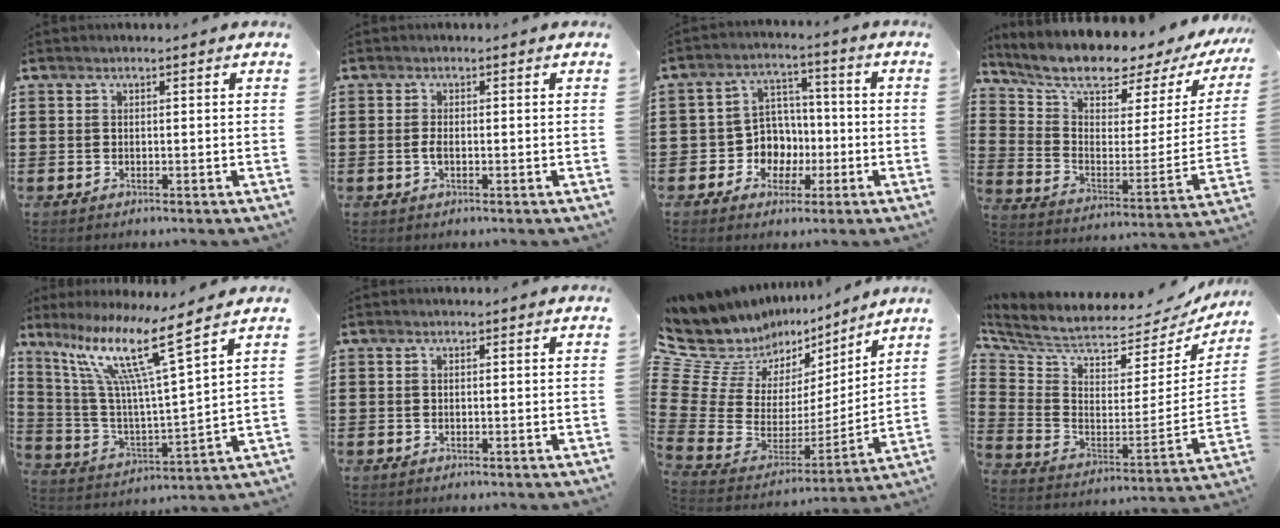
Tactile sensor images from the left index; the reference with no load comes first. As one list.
[{"total": 1.5, "force": [-0.3, 0.6, 1.3], "torque": [-0.034, -0.003, -0.008]}, {"total": 7.0, "force": [-1.0, 6.6, 2.2], "torque": [-0.069, 0.011, -0.013]}, {"total": 6.7, "force": [5.9, 2.0, 2.5], "torque": [-0.069, -0.056, 0.094]}, {"total": 12.9, "force": [8.5, 0.5, 9.7], "torque": [-0.214, -0.045, 0.136]}, {"total": 0.0}, {"total": 8.7, "force": [4.3, 6.8, 3.4], "torque": [-0.121, -0.050, 0.069]}, {"total": 5.1, "force": [4.8, 1.1, 1.3], "torque": [-0.058, -0.059, 0.079]}]